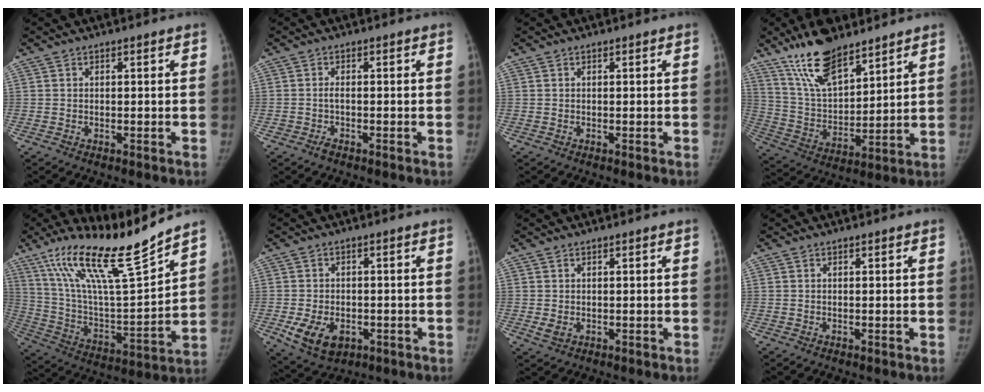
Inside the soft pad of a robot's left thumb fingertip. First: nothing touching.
{"total": 1.4, "force": [-0.7, 0.6, 1.0], "torque": [-0.022, 0.004, -0.014]}
{"total": 0.0}
{"total": 15.7, "force": [11.7, 5.6, 8.8], "torque": [-0.133, -0.061, 0.224]}
{"total": 21.5, "force": [16.0, 2.4, 14.2], "torque": [-0.223, -0.076, 0.295]}
{"total": 8.4, "force": [-2.8, 5.7, 5.5], "torque": [-0.090, -0.001, -0.035]}
{"total": 1.8, "force": [0.1, 1.4, 1.1], "torque": [-0.022, -0.005, 0.009]}
{"total": 0.0}